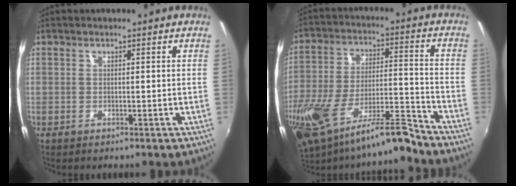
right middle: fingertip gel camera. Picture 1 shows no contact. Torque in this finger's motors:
{"motor_torque": [1.08, -1.06, 0.67, 0.21]}